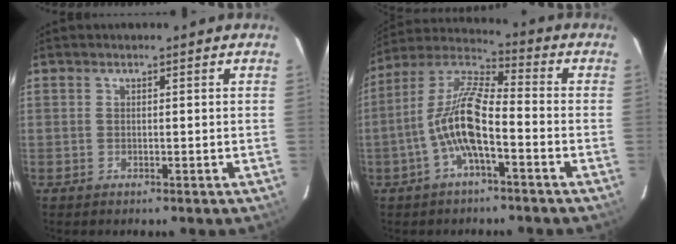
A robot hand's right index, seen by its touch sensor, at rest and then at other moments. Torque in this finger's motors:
{"motor_torque": [2.02, -0.12, 1.05, 0.13]}